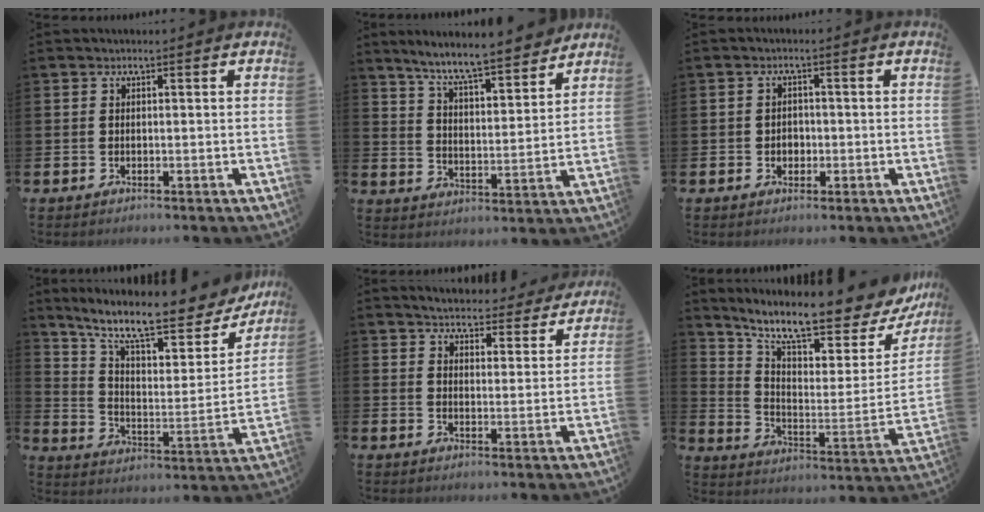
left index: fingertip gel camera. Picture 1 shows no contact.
{"total": 8.0, "force": [7.5, 0.5, 2.6], "torque": [-0.075, -0.054, 0.130]}
{"total": 1.9, "force": [-0.3, 1.7, 0.8], "torque": [-0.010, 0.005, -0.012]}
{"total": 12.0, "force": [9.9, 2.9, 6.1], "torque": [-0.141, -0.066, 0.165]}
{"total": 4.6, "force": [4.6, 0.7, 0.3], "torque": [-0.021, -0.035, 0.077]}
{"total": 10.7, "force": [9.2, 2.0, 5.1], "torque": [-0.110, -0.081, 0.151]}